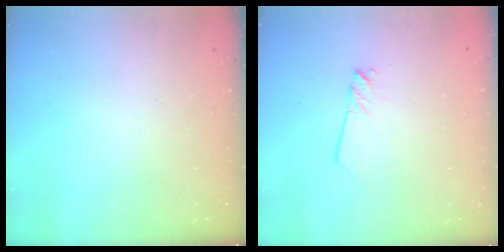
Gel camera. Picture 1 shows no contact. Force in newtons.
{"total": 2.0, "press": 2.0, "slide": 0.2}